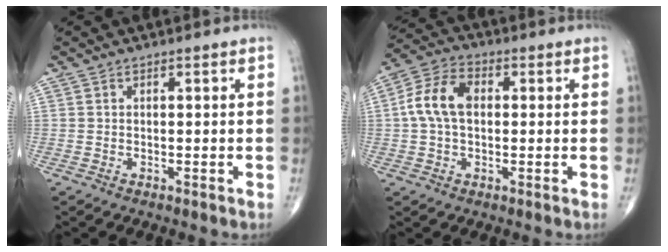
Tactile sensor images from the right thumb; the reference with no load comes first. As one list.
[{"total": 9.0, "force": [0.7, 5.8, 6.9], "torque": [-0.137, 0.025, 0.007]}]